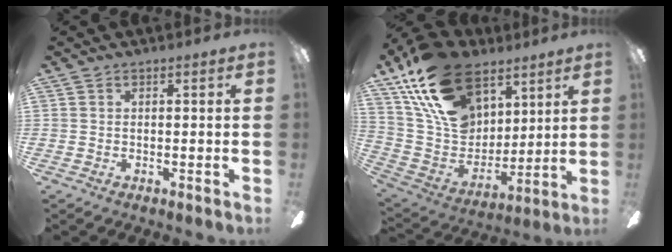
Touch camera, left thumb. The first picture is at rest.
{"total": 24.2, "force": [14.5, 14.9, 12.4], "torque": [-0.228, -0.064, 0.273]}